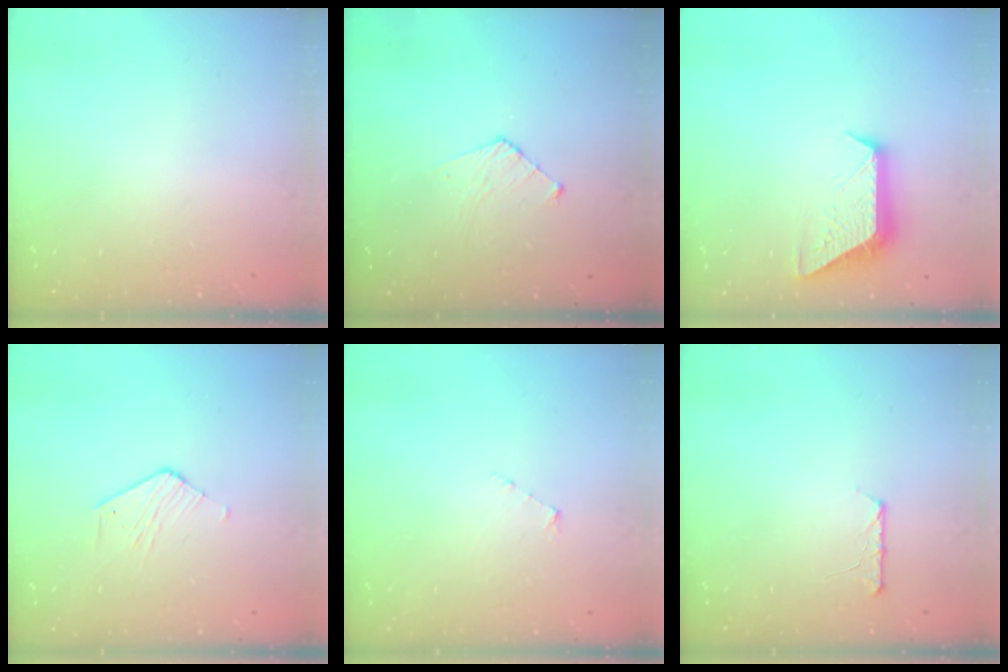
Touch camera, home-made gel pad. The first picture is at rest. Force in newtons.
{"total": 6.3, "press": 6.2, "slide": 0.5}
{"total": 9.7, "press": 9.6, "slide": 0.6}
{"total": 2.6, "press": 2.6, "slide": 0.2}
{"total": 2.5, "press": 2.5, "slide": 0.2}
{"total": 5.6, "press": 5.6, "slide": 0.5}